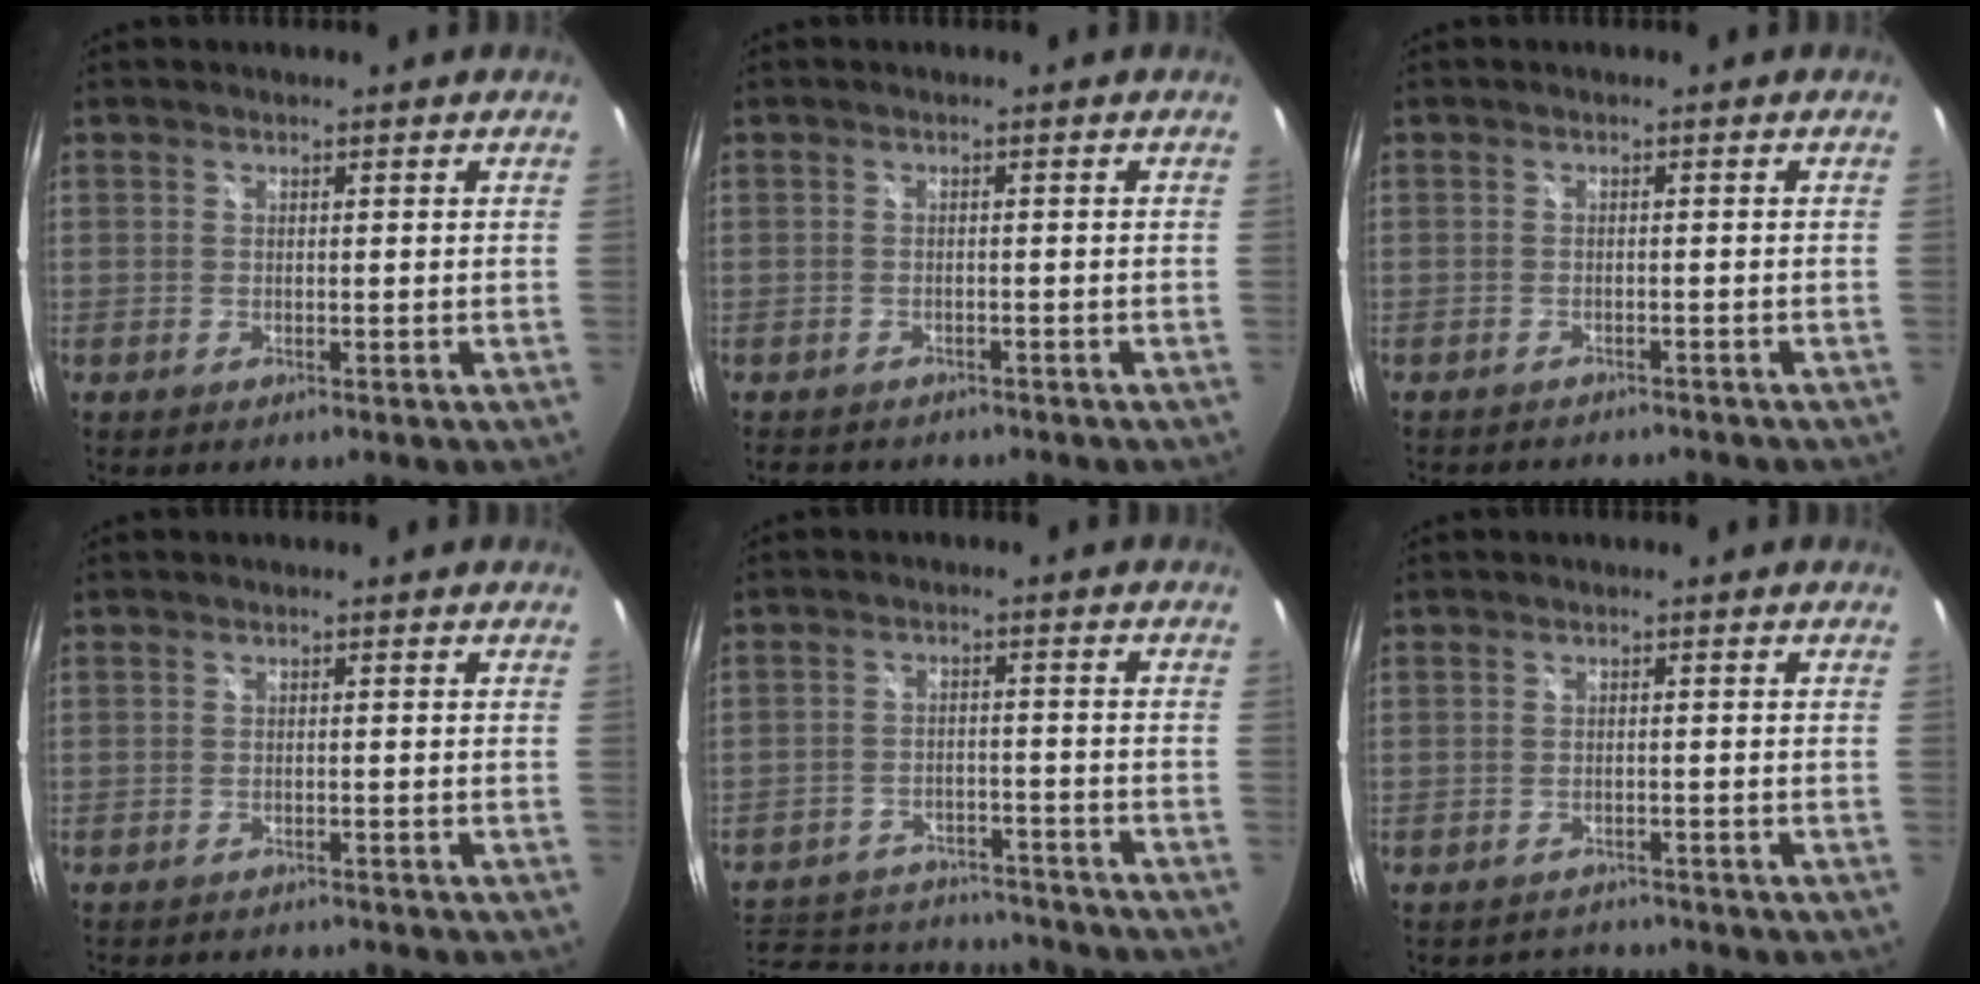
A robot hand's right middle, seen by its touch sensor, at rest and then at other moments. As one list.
[{"total": 4.0, "force": [-3.5, 1.6, 1.0], "torque": [-0.024, -0.007, -0.051]}, {"total": 5.2, "force": [-4.8, 1.1, 1.5], "torque": [-0.037, -0.015, -0.069]}, {"total": 5.6, "force": [-5.3, 1.1, 1.7], "torque": [-0.040, -0.014, -0.075]}, {"total": 19.0, "force": [-15.3, 8.6, 7.4], "torque": [-0.181, 0.009, -0.198]}, {"total": 3.5, "force": [-3.4, 0.8, -0.2], "torque": [-0.003, 0.006, -0.053]}]